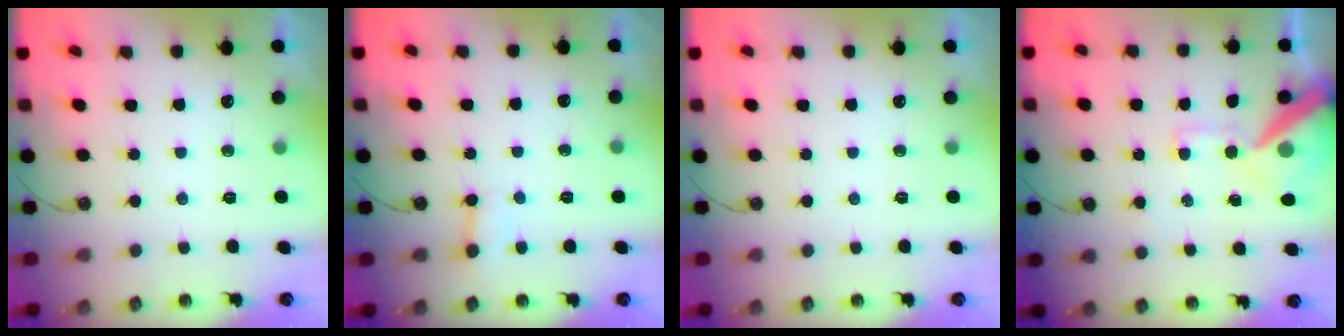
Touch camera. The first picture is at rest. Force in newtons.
{"total": 3.0, "press": 3.0, "slide": 0.3}
{"total": 0.0}
{"total": 16.6, "press": 16.4, "slide": 2.5}